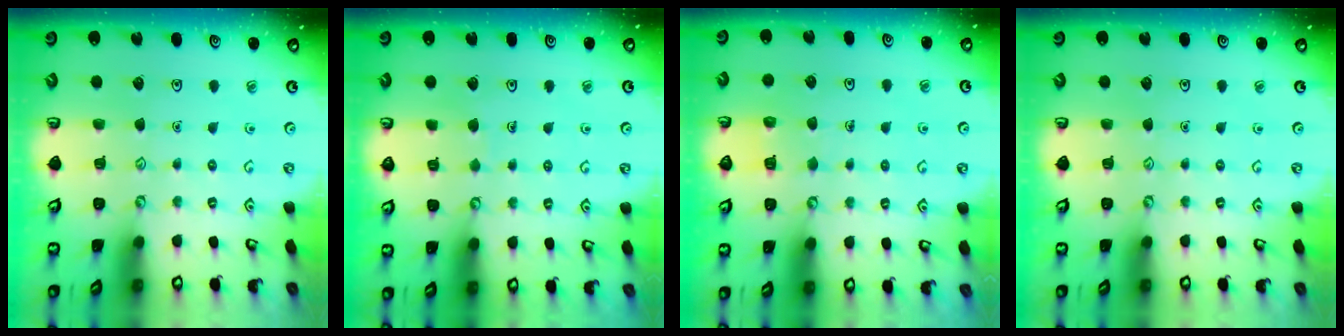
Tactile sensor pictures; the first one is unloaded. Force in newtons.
{"total": 1.8, "press": 1.8, "slide": 0.0}
{"total": 3.7, "press": 3.7, "slide": 0.2}
{"total": 0.0}